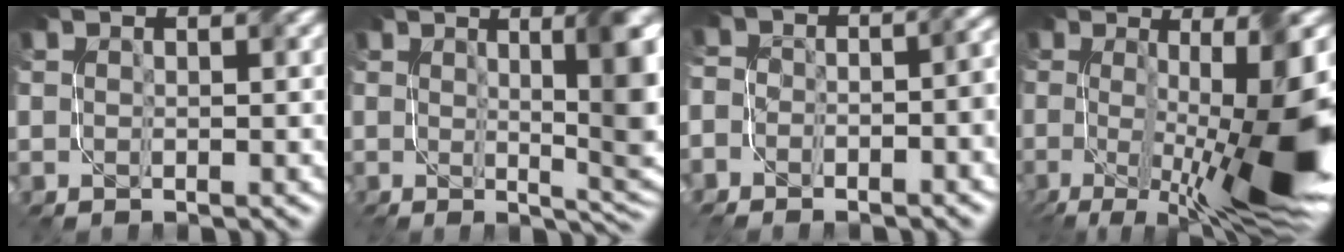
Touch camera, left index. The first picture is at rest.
{"total": 10.3, "force": [1.7, 3.1, 9.7], "torque": [-0.086, 0.008, 0.018]}
{"total": 7.1, "force": [-3.5, 3.9, 4.8], "torque": [-0.048, -0.010, -0.059]}
{"total": 13.2, "force": [-2.0, 2.9, 12.7], "torque": [-0.190, -0.015, -0.023]}